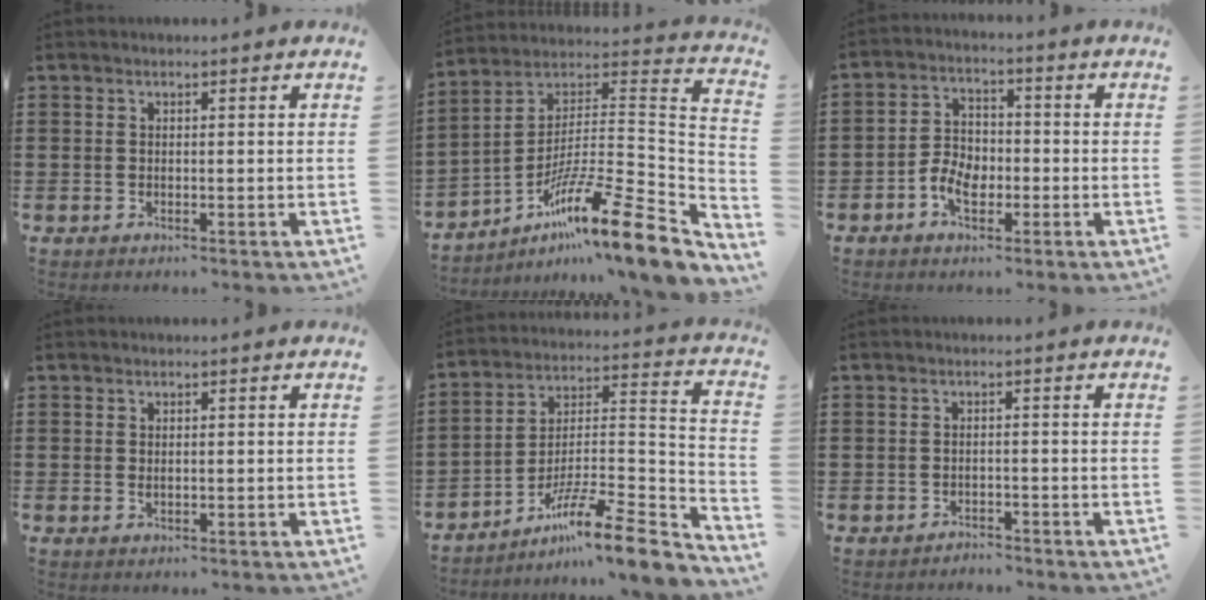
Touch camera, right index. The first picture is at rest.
{"total": 15.1, "force": [-9.7, 1.6, 11.5], "torque": [-0.167, 0.001, -0.175]}
{"total": 5.0, "force": [-2.4, 3.2, 3.1], "torque": [-0.073, 0.003, -0.047]}
{"total": 0.5, "force": [0.2, 0.3, 0.4], "torque": [-0.008, 0.003, 0.002]}
{"total": 11.8, "force": [-8.8, 1.2, 7.7], "torque": [-0.120, 0.012, -0.166]}
{"total": 1.4, "force": [-1.4, 0.1, -0.3], "torque": [0.000, 0.003, -0.032]}